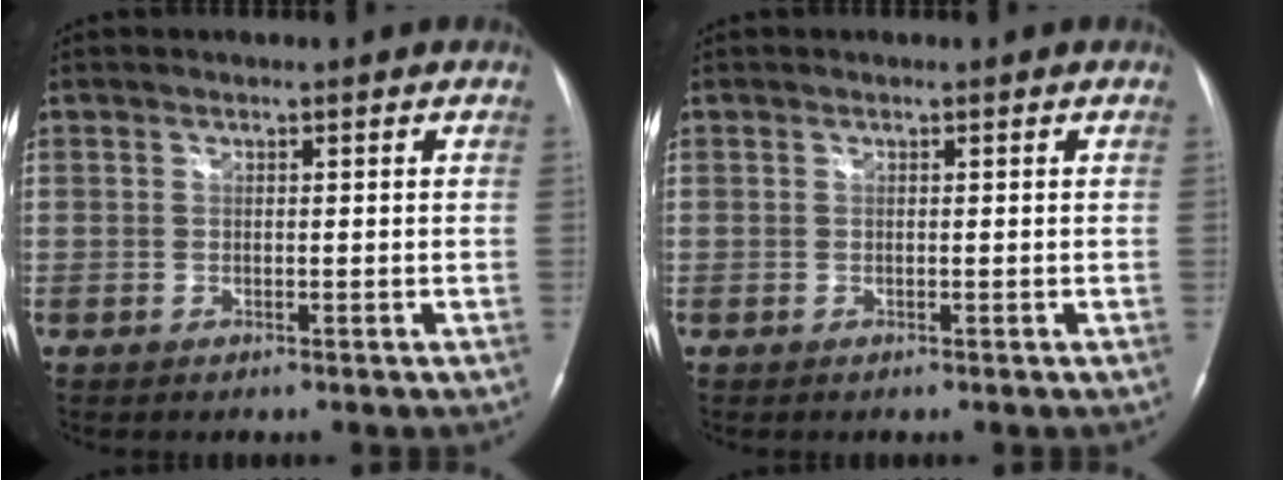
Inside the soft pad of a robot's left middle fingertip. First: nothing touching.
{"total": 0.0}